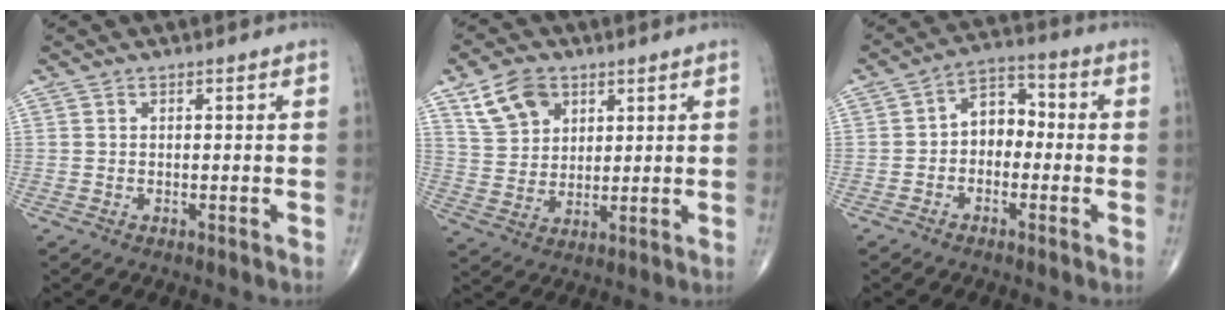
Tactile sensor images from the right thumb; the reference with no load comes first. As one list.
[{"total": 9.3, "force": [4.9, 6.4, 4.6], "torque": [-0.065, -0.018, 0.098]}, {"total": 6.8, "force": [-0.9, 5.0, 4.6], "torque": [-0.042, 0.032, -0.034]}]